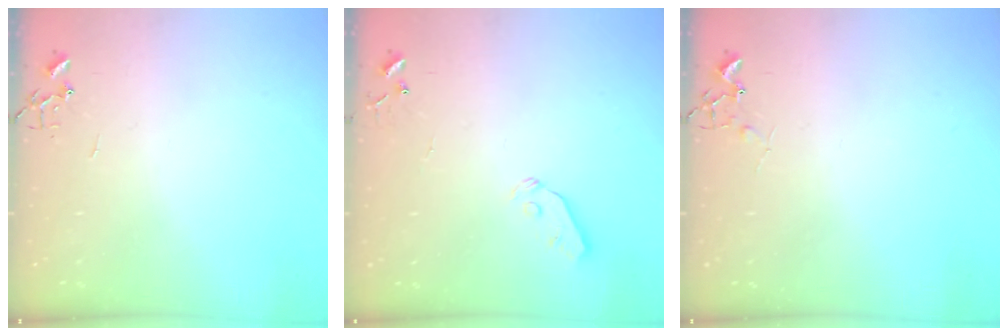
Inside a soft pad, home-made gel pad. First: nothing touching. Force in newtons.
{"total": 5.9, "press": 5.8, "slide": 0.7}
{"total": 5.4, "press": 5.3, "slide": 0.8}